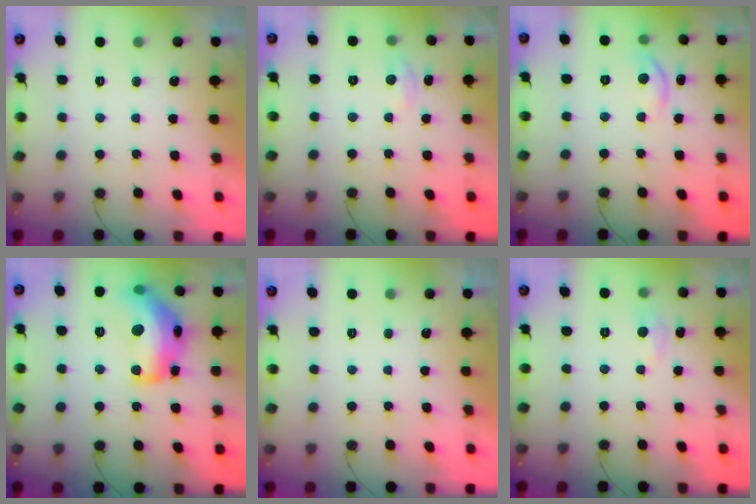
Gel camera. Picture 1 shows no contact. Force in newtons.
{"total": 3.6, "press": 3.6, "slide": 0.5}
{"total": 4.9, "press": 4.9, "slide": 0.5}
{"total": 20.3, "press": 20.3, "slide": 1.1}
{"total": 0.0}
{"total": 4.4, "press": 4.4, "slide": 0.7}